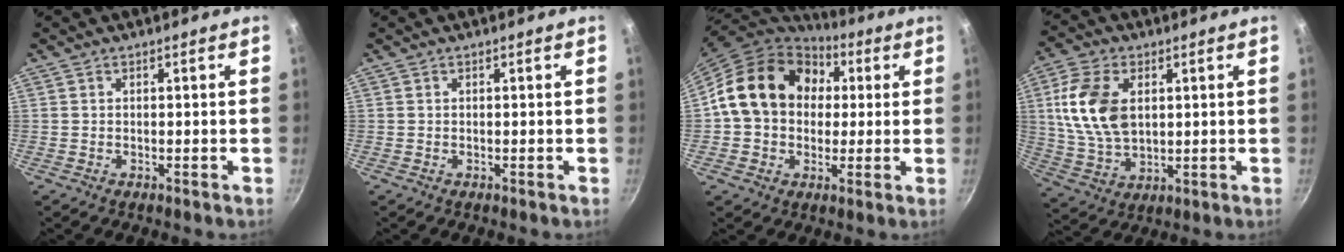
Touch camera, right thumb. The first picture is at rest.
{"total": 0.0}
{"total": 18.2, "force": [3.2, 14.7, 10.3], "torque": [-0.149, 0.029, 0.040]}
{"total": 13.7, "force": [2.9, 8.5, 10.3], "torque": [-0.189, -0.010, 0.061]}